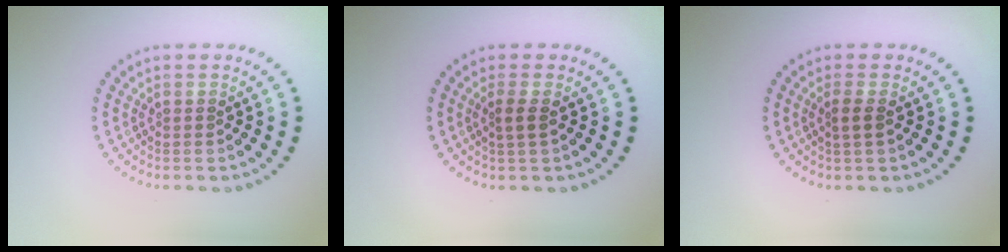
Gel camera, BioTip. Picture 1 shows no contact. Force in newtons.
{"total": 1.3, "press": 1.1, "slide": 0.8}
{"total": 1.3, "press": 1.1, "slide": 0.6}